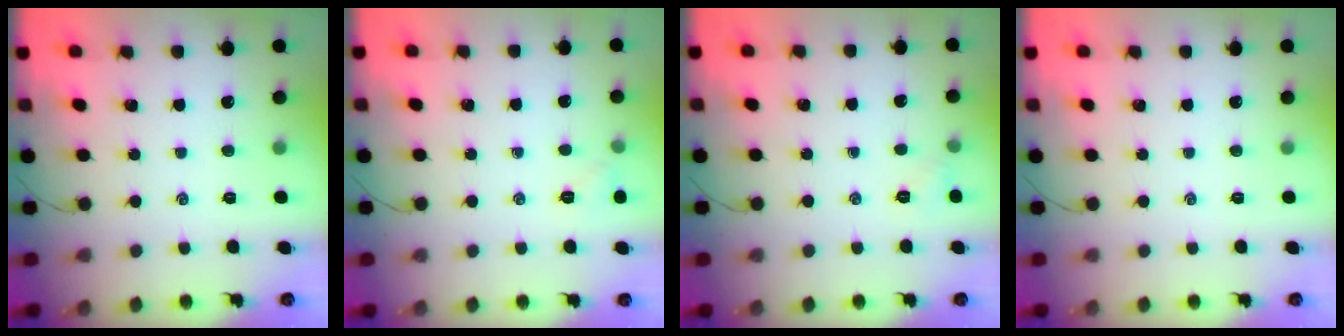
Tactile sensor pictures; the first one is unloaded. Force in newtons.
{"total": 3.8, "press": 3.6, "slide": 1.1}
{"total": 3.9, "press": 3.7, "slide": 1.2}
{"total": 0.0}